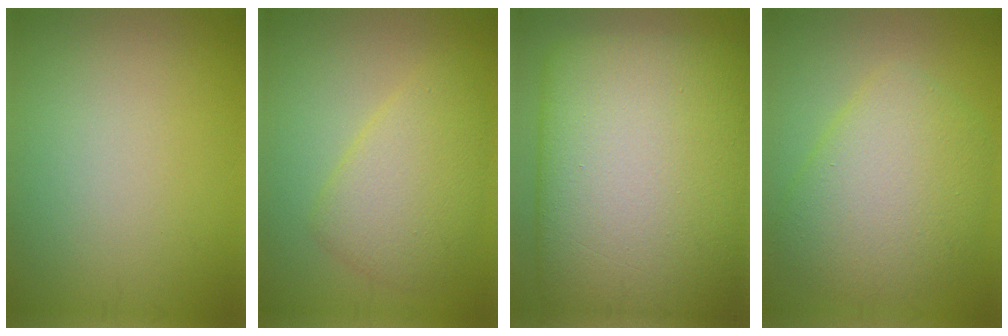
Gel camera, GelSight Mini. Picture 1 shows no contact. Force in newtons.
{"total": 4.7, "press": 4.7, "slide": 0.1}
{"total": 22.9, "press": 22.9, "slide": 0.5}
{"total": 7.0, "press": 7.0, "slide": 0.3}